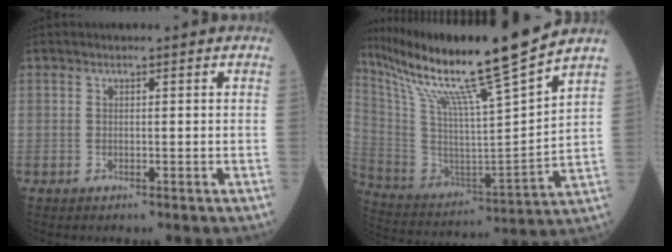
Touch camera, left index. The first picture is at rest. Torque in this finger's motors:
{"motor_torque": [1.10, -1.04, 0.94, 0.21]}